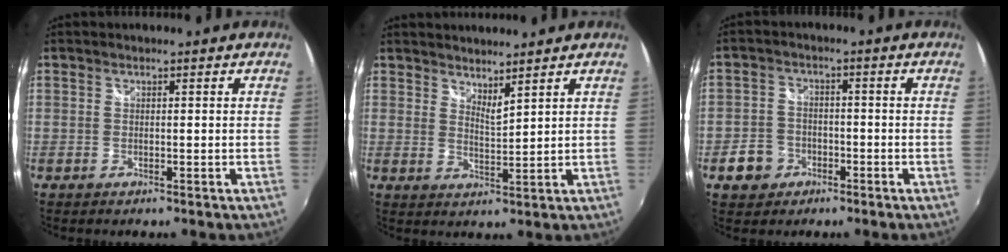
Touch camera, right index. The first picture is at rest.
{"total": 3.8, "force": [3.4, 0.2, 1.5], "torque": [-0.025, -0.004, 0.054]}
{"total": 6.1, "force": [-2.9, 5.2, 1.3], "torque": [-0.039, 0.016, -0.046]}